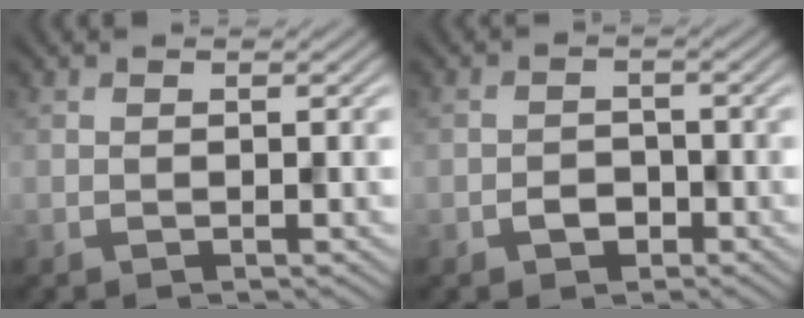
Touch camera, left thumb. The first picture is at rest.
{"total": 2.4, "force": [-1.2, 1.7, 1.1], "torque": [-0.017, 0.001, -0.025]}